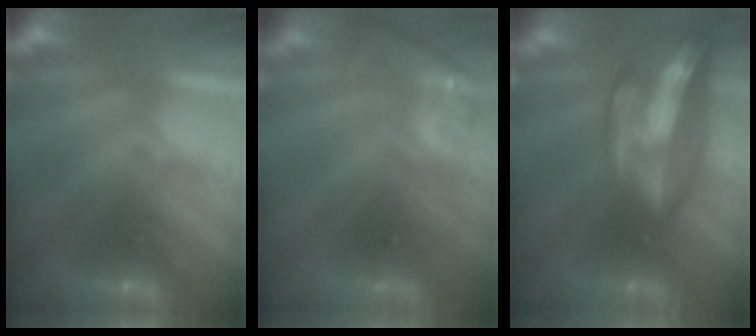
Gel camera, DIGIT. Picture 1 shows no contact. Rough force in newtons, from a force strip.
{"total": 3.2}
{"total": 7.9}